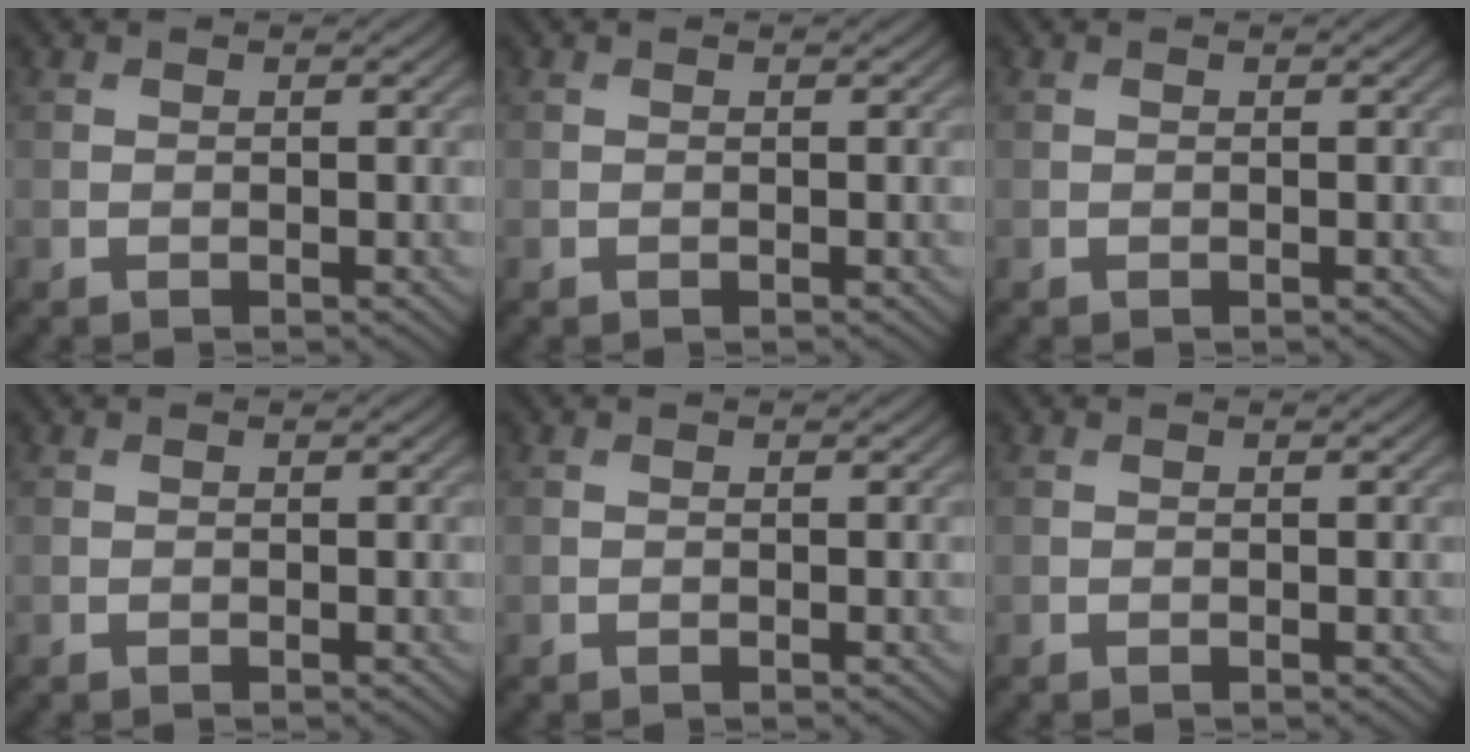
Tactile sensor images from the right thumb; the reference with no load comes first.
{"total": 0.0}
{"total": 0.0}
{"total": 0.0}
{"total": 0.0}
{"total": 0.0}